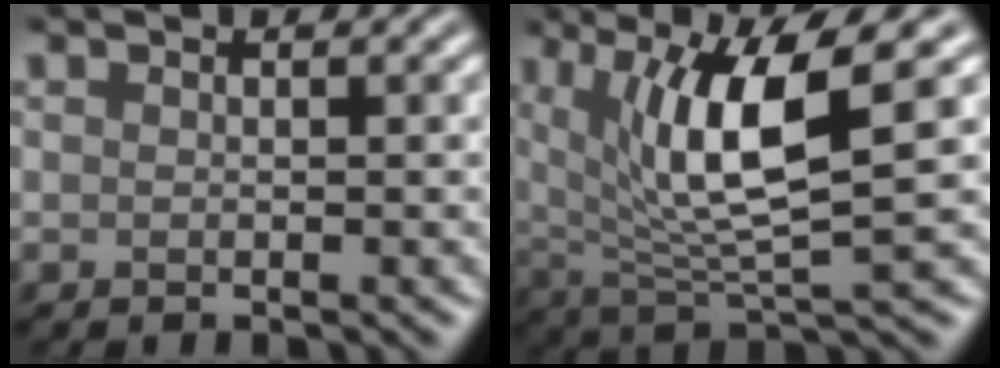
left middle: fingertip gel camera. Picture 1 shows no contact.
{"total": 7.9, "force": [2.4, 1.9, 7.3], "torque": [-0.133, -0.008, 0.052]}